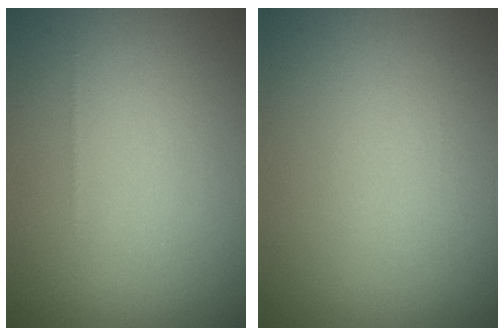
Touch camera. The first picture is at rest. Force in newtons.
{"total": 0.0}